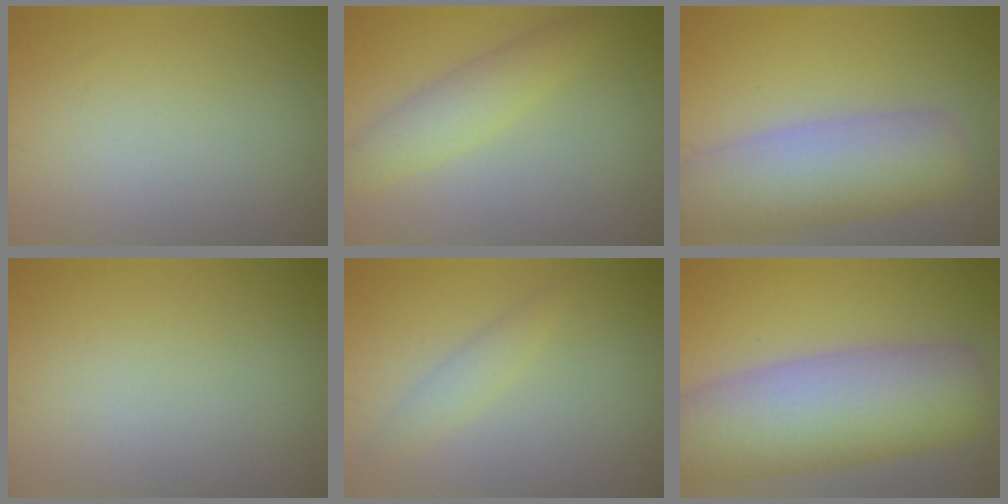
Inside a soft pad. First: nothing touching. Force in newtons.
{"total": 3.0, "press": 3.0, "slide": 0.0}
{"total": 8.8, "press": 8.7, "slide": 0.6}
{"total": 0.0}
{"total": 1.5, "press": 1.5, "slide": 0.1}
{"total": 12.0, "press": 12.0, "slide": 0.6}